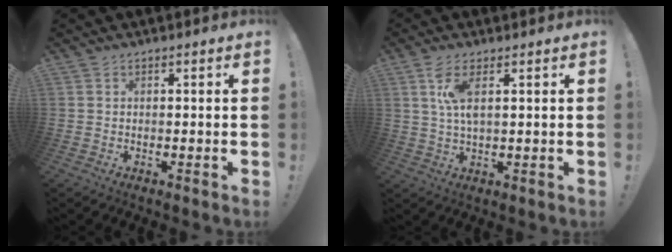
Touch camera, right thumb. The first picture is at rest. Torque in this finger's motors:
{"motor_torque": [-0.08, 0.15, 0.35, -0.15, 0.01]}